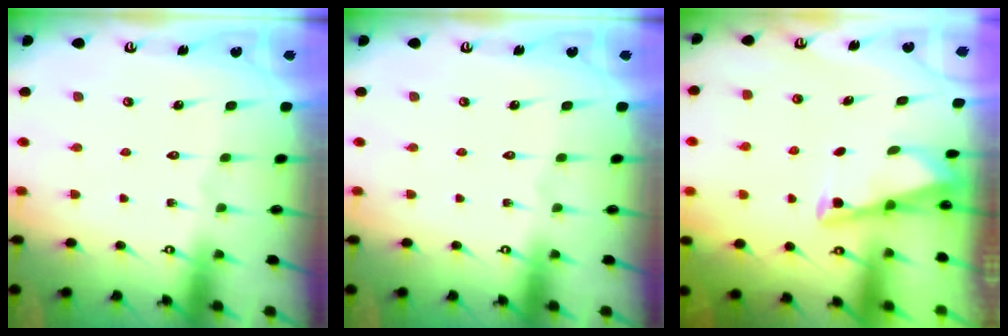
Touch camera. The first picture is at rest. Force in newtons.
{"total": 0.0}
{"total": 2.9, "press": 2.9, "slide": 0.4}